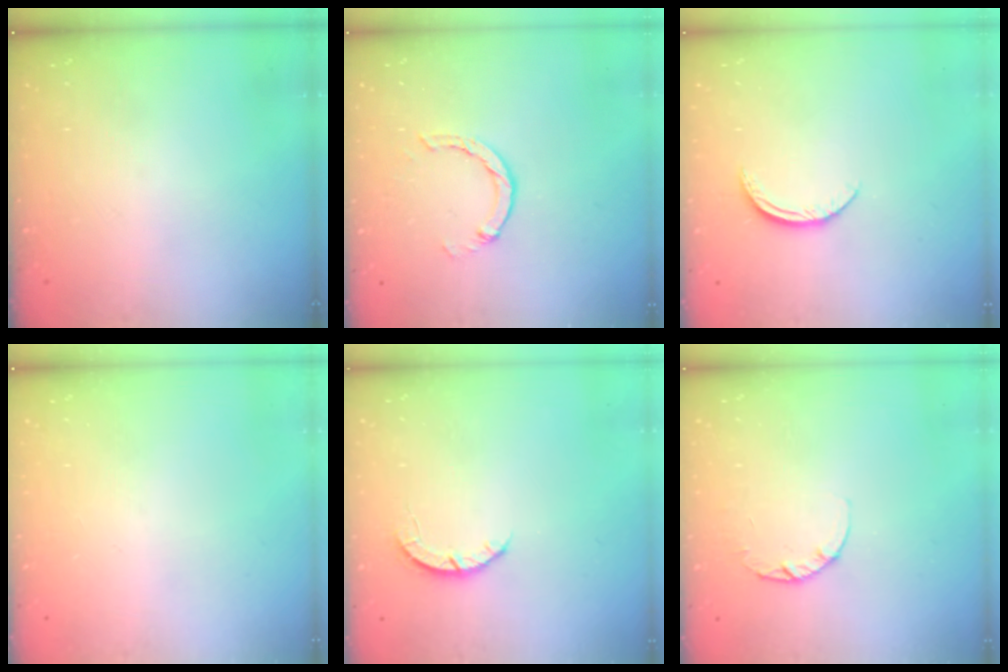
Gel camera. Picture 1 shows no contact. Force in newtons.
{"total": 2.9, "press": 2.9, "slide": 0.4}
{"total": 7.2, "press": 7.1, "slide": 0.8}
{"total": 0.0}
{"total": 2.7, "press": 2.6, "slide": 0.4}
{"total": 2.6, "press": 2.5, "slide": 0.4}